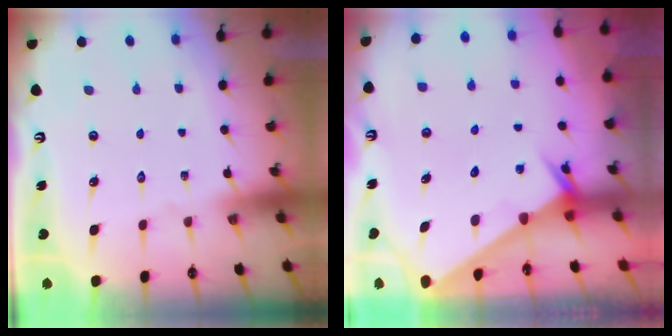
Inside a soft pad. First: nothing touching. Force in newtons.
{"total": 2.4, "press": 2.4, "slide": 0.1}